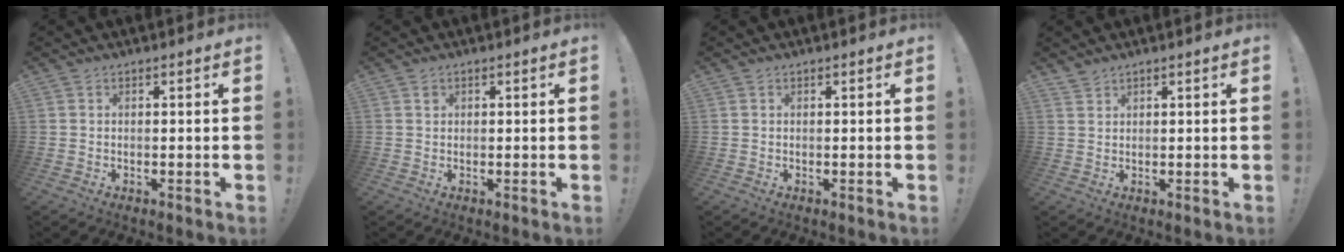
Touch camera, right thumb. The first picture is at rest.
{"total": 0.9, "force": [0.4, 0.8, 0.2], "torque": [0.007, -0.003, 0.006]}
{"total": 0.0}
{"total": 2.0, "force": [1.8, 0.6, 0.4], "torque": [-0.004, -0.010, 0.035]}